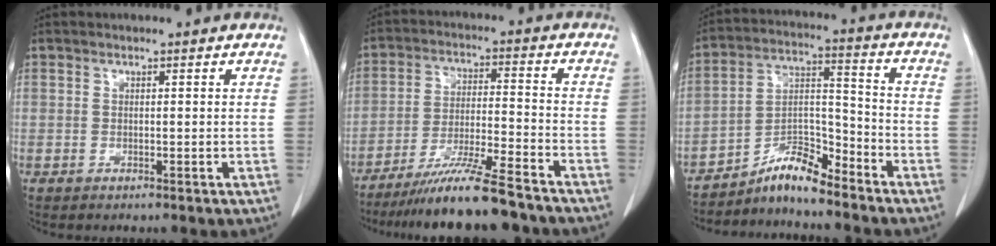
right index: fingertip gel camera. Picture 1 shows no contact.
{"total": 12.6, "force": [-10.6, -0.2, 6.8], "torque": [-0.108, -0.021, -0.177]}
{"total": 7.4, "force": [-6.7, 1.0, 3.0], "torque": [-0.056, 0.023, -0.120]}